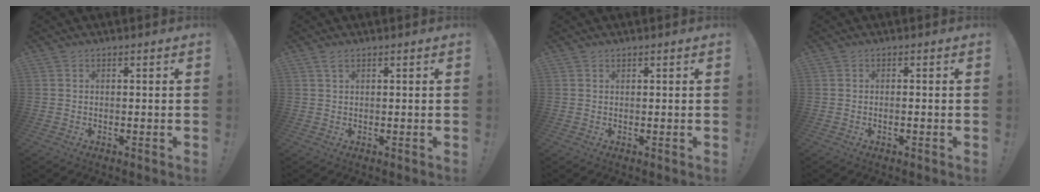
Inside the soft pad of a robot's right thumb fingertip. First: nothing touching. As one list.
[{"total": 2.1, "force": [1.3, 0.9, 1.4], "torque": [-0.026, -0.001, 0.024]}, {"total": 0.5, "force": [0.5, 0.3, 0.1], "torque": [0.002, -0.002, 0.009]}, {"total": 0.6, "force": [-0.4, -0.1, 0.4], "torque": [-0.013, 0.000, -0.007]}]